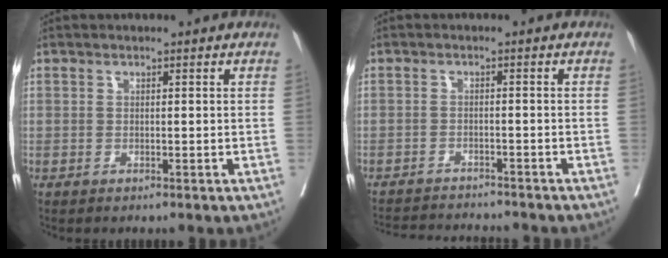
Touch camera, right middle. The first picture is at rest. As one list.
[{"total": 9.2, "force": [-8.9, 0.7, 2.2], "torque": [-0.031, -0.002, -0.128]}]